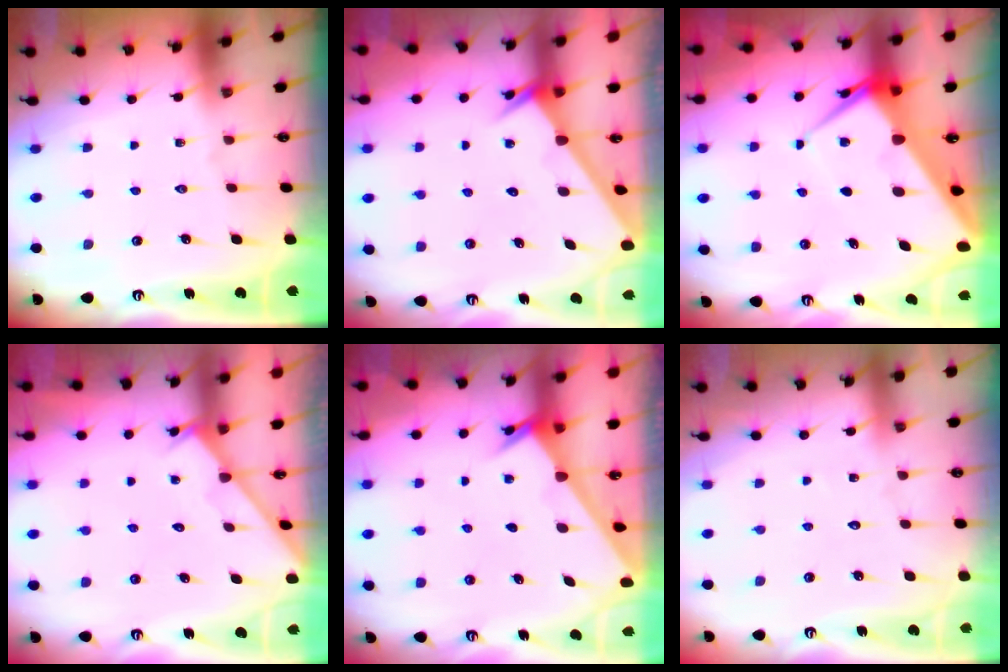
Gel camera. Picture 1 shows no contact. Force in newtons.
{"total": 2.6, "press": 2.6, "slide": 0.0}
{"total": 8.6, "press": 8.5, "slide": 0.9}
{"total": 2.2, "press": 2.2, "slide": 0.2}
{"total": 2.2, "press": 2.2, "slide": 0.2}
{"total": 4.5, "press": 4.5, "slide": 0.5}